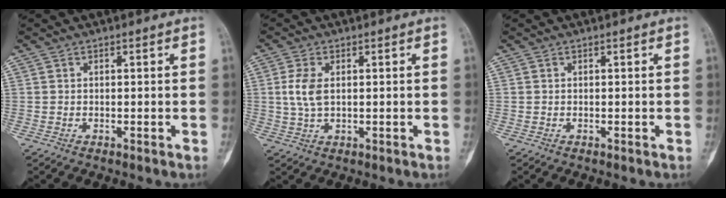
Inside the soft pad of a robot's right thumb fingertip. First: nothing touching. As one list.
[{"total": 4.9, "force": [0.8, 2.7, 4.1], "torque": [-0.091, 0.001, 0.018]}, {"total": 0.0}]